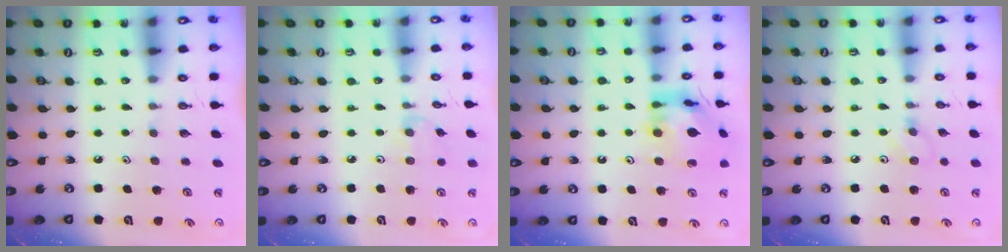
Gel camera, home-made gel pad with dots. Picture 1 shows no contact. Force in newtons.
{"total": 1.9, "press": 1.9, "slide": 0.4}
{"total": 13.3, "press": 13.2, "slide": 1.7}
{"total": 5.0, "press": 4.9, "slide": 0.6}